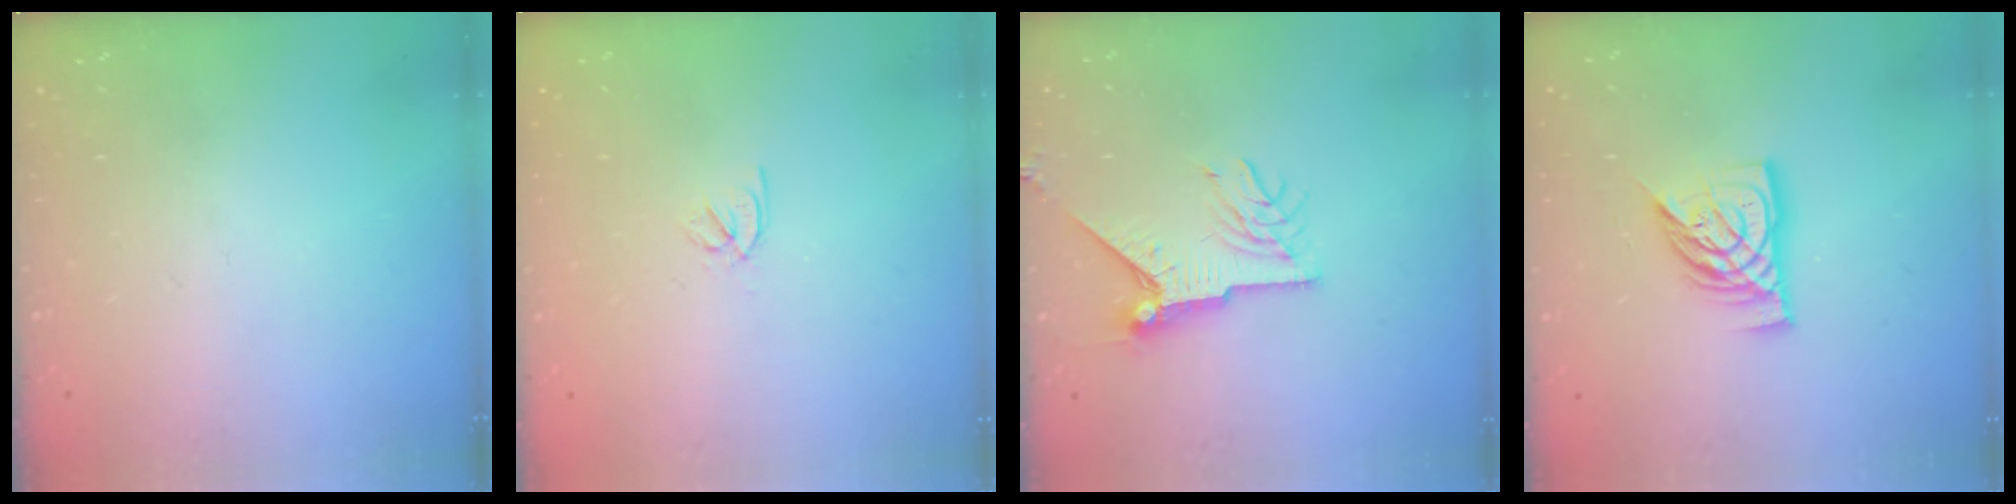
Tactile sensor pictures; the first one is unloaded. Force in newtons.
{"total": 2.4, "press": 2.3, "slide": 0.7}
{"total": 8.4, "press": 8.4, "slide": 0.0}
{"total": 13.0, "press": 13.0, "slide": 1.2}